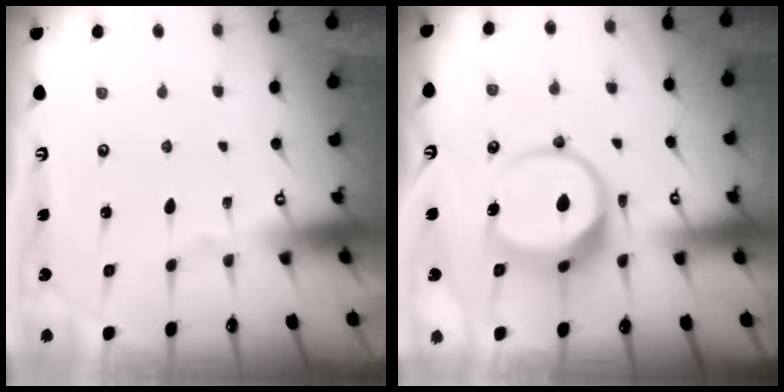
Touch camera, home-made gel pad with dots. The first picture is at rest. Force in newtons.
{"total": 9.6, "press": 9.5, "slide": 1.3}